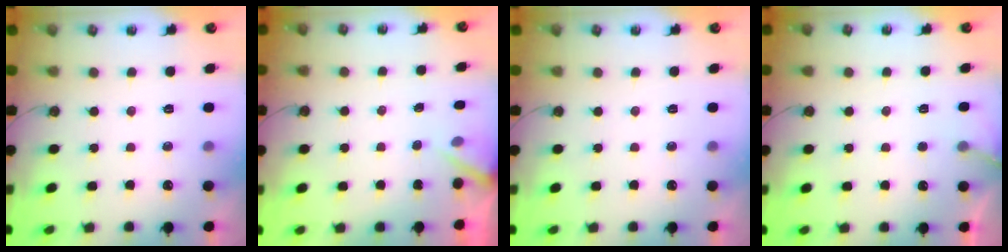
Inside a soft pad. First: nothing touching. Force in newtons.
{"total": 2.9, "press": 2.9, "slide": 0.2}
{"total": 0.0}
{"total": 4.0, "press": 4.0, "slide": 0.3}